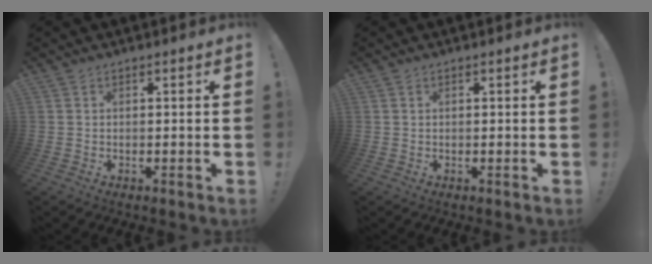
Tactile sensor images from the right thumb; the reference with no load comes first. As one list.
[{"total": 0.0}]